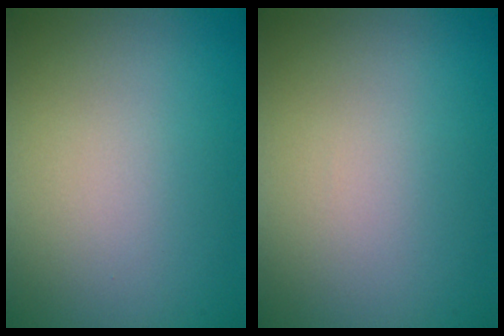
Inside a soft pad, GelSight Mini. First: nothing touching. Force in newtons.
{"total": 0.0}